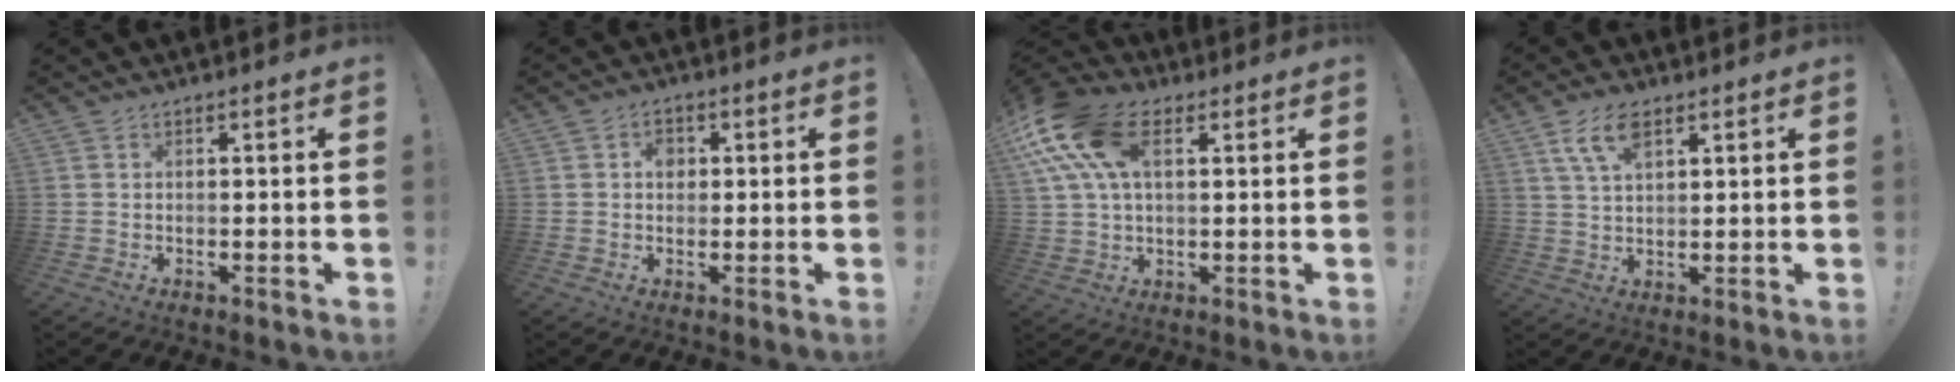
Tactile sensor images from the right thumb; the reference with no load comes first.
{"total": 3.2, "force": [0.6, 2.6, 1.8], "torque": [-0.015, -0.003, 0.006]}
{"total": 16.9, "force": [6.2, 10.0, 12.2], "torque": [-0.242, -0.008, 0.113]}
{"total": 7.9, "force": [4.2, 3.7, 5.6], "torque": [-0.098, -0.006, 0.078]}